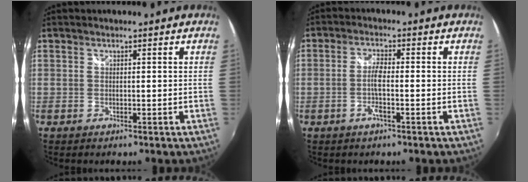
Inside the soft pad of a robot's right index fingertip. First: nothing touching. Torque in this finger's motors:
{"motor_torque": [1.10, 1.04, 0.35, 0.05]}